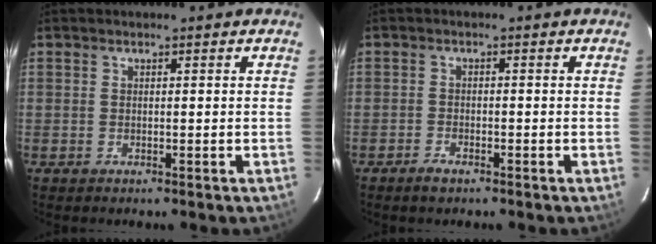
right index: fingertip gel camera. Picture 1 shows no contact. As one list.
[{"total": 2.2, "force": [-1.7, 0.8, 1.0], "torque": [-0.025, 0.000, -0.033]}]